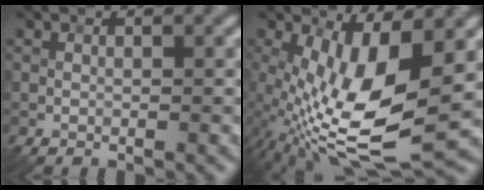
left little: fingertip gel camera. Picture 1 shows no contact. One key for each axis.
{"total": 11.7, "fx": -0.7, "fy": 4.3, "fz": 10.9, "tx": -0.214, "ty": -0.018, "tz": -0.009}